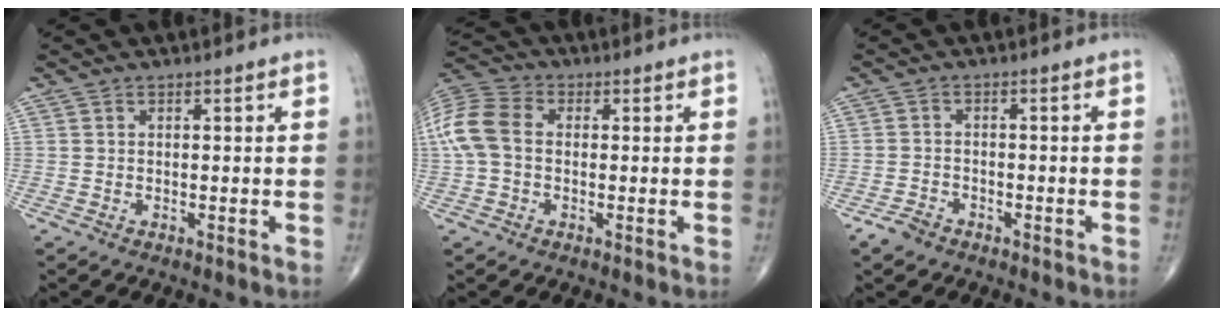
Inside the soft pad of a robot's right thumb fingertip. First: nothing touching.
{"total": 10.5, "force": [0.3, 7.5, 7.4], "torque": [-0.166, 0.029, 0.000]}
{"total": 3.0, "force": [-2.2, 1.8, 1.0], "torque": [-0.020, 0.010, -0.037]}